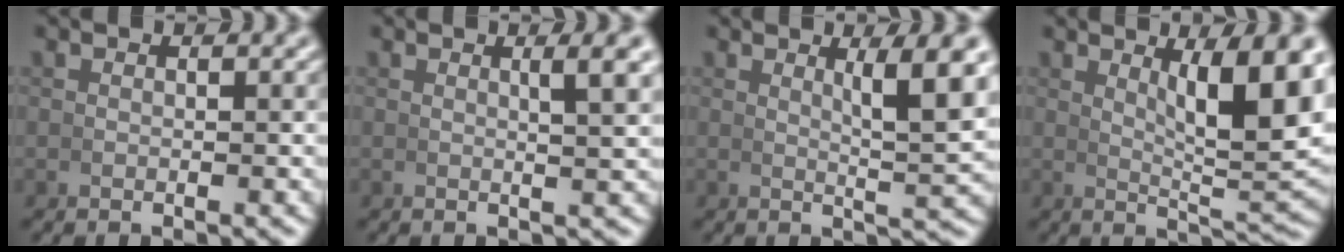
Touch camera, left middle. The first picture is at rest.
{"total": 2.4, "force": [1.2, 0.0, 2.1], "torque": [-0.026, 0.006, 0.020]}
{"total": 5.3, "force": [2.2, 0.8, 4.7], "torque": [-0.055, 0.000, 0.034]}
{"total": 7.9, "force": [2.6, 1.9, 7.1], "torque": [-0.095, -0.002, 0.044]}